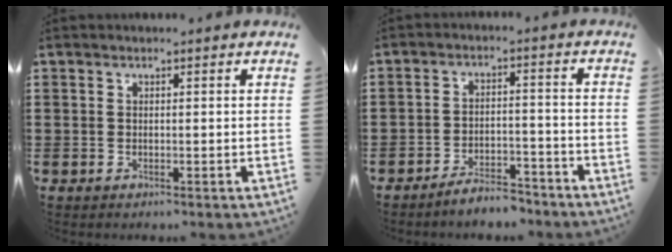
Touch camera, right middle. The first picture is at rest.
{"total": 4.7, "force": [-4.6, 0.6, 0.8], "torque": [-0.012, 0.011, -0.092]}